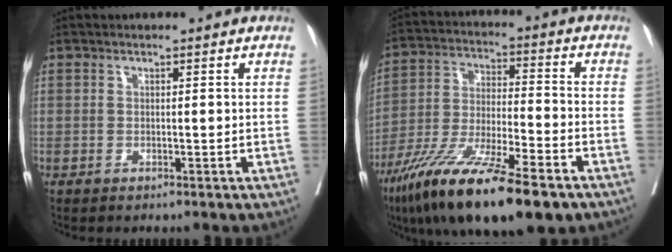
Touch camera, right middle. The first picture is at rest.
{"total": 19.4, "force": [-12.6, 2.8, 14.5], "torque": [-0.256, -0.044, -0.223]}